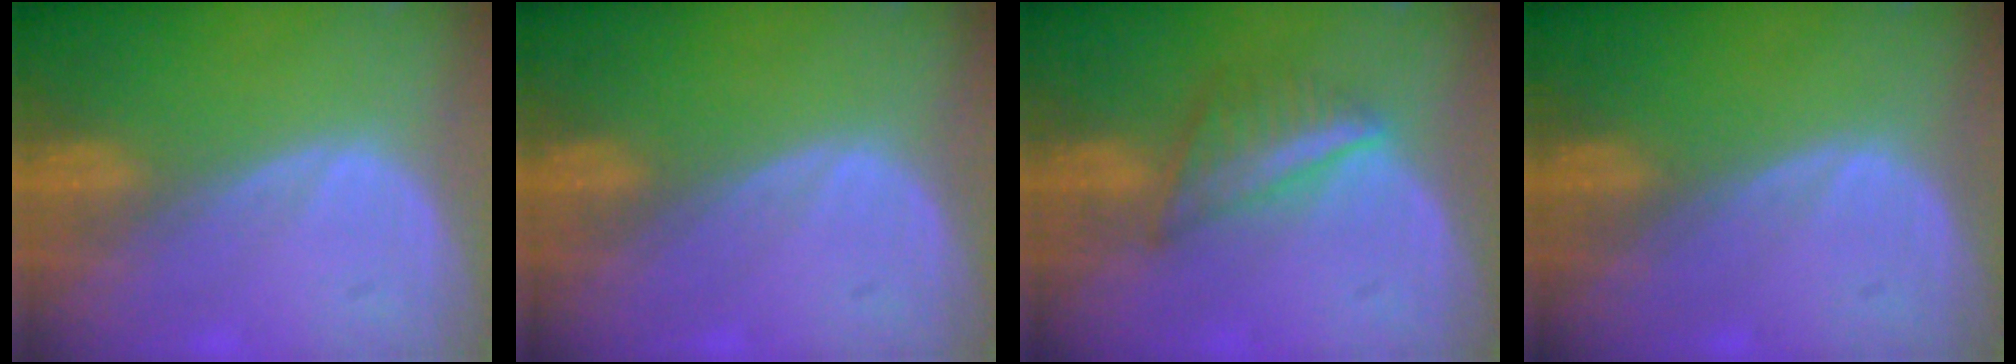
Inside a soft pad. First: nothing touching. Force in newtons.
{"total": 0.0}
{"total": 5.4, "press": 5.4, "slide": 0.6}
{"total": 0.0}